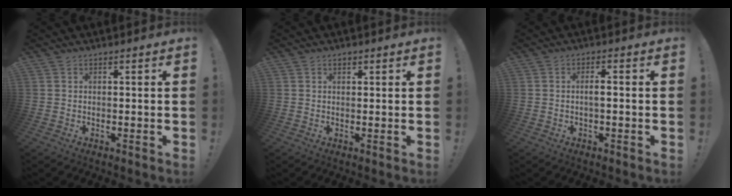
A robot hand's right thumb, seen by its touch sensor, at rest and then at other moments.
{"total": 1.1, "force": [0.7, 0.6, 0.5], "torque": [-0.009, 0.002, 0.014]}
{"total": 2.5, "force": [-0.3, 0.5, 2.5], "torque": [-0.036, 0.003, -0.009]}